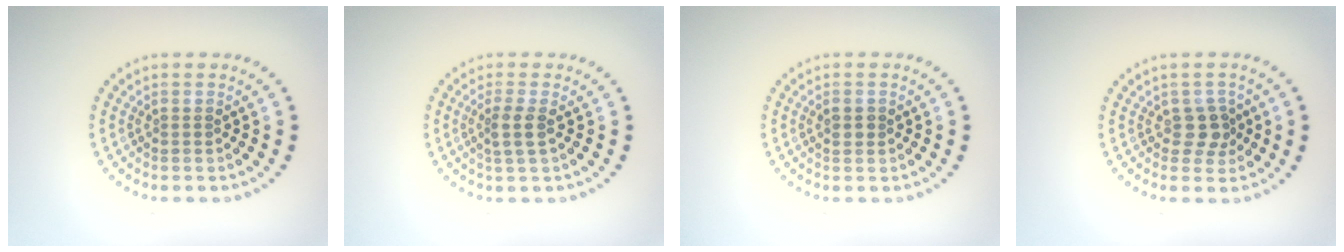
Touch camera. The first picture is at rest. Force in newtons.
{"total": 1.8, "press": 1.5, "slide": 0.9}
{"total": 1.2, "press": 1.2, "slide": 0.1}
{"total": 1.8, "press": 1.6, "slide": 0.9}